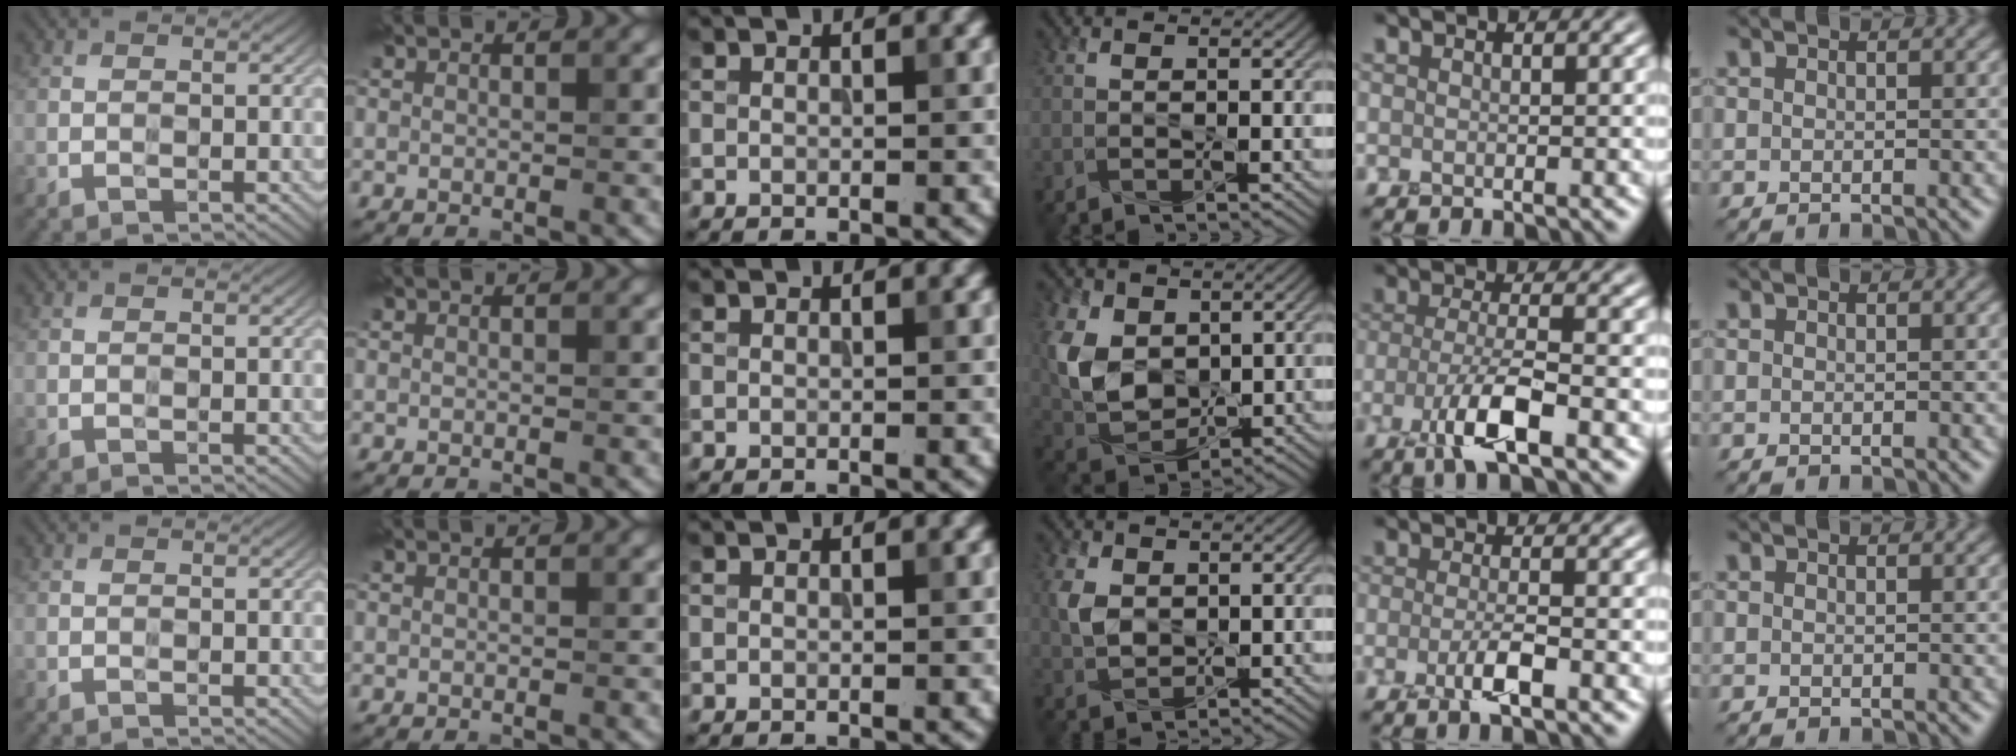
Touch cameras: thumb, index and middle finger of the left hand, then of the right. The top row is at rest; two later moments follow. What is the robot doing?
{"motion": "squeeze", "object": "tweezer"}